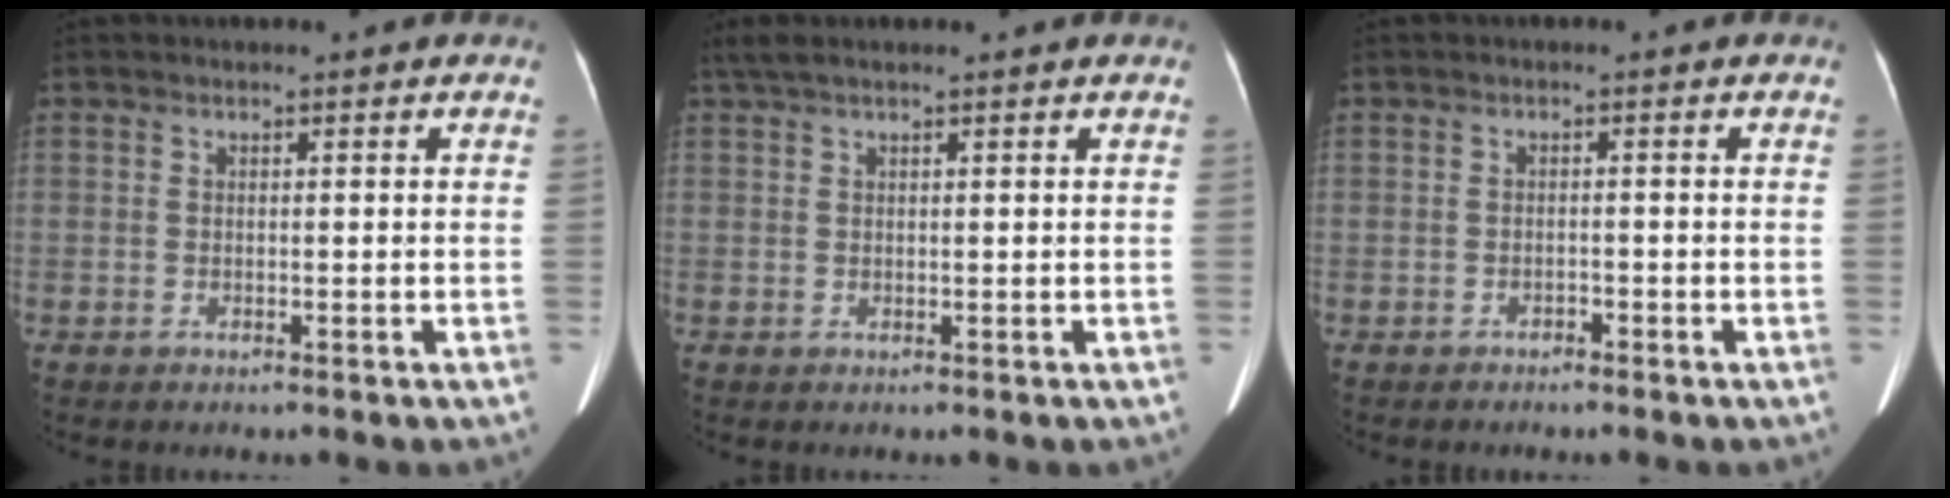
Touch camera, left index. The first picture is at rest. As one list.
[{"total": 3.5, "force": [2.8, 0.0, 2.0], "torque": [-0.034, 0.040, 0.050]}, {"total": 1.0, "force": [-0.9, 0.3, 0.2], "torque": [-0.005, 0.001, -0.014]}]